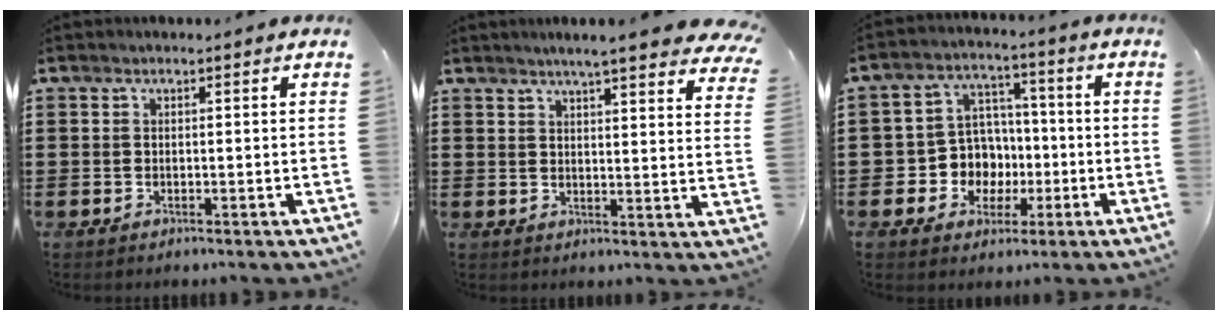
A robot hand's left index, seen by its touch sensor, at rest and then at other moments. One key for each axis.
{"total": 5.4, "fx": 4.8, "fy": -0.4, "fz": 2.4, "tx": -0.056, "ty": -0.021, "tz": 0.081}
{"total": 7.8, "fx": -1.0, "fy": 7.4, "fz": 2.2, "tx": -0.072, "ty": 0.018, "tz": -0.011}